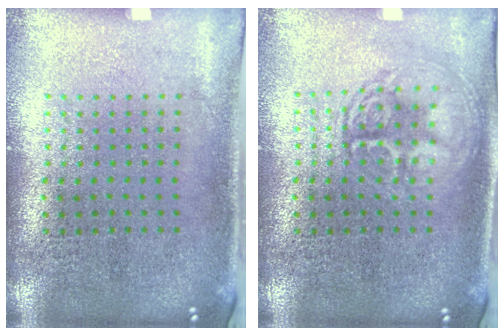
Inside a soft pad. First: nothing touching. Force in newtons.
{"total": 2.7, "press": 2.7, "slide": 0.3}